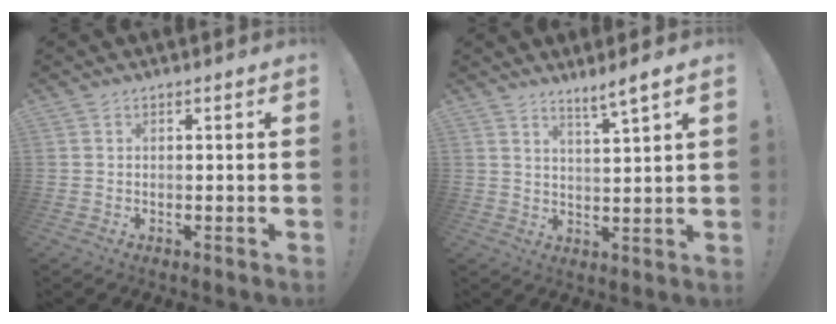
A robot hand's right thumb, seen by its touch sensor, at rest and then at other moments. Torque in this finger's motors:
{"motor_torque": [-0.23, 0.01, -0.20, 0.49, -0.03]}